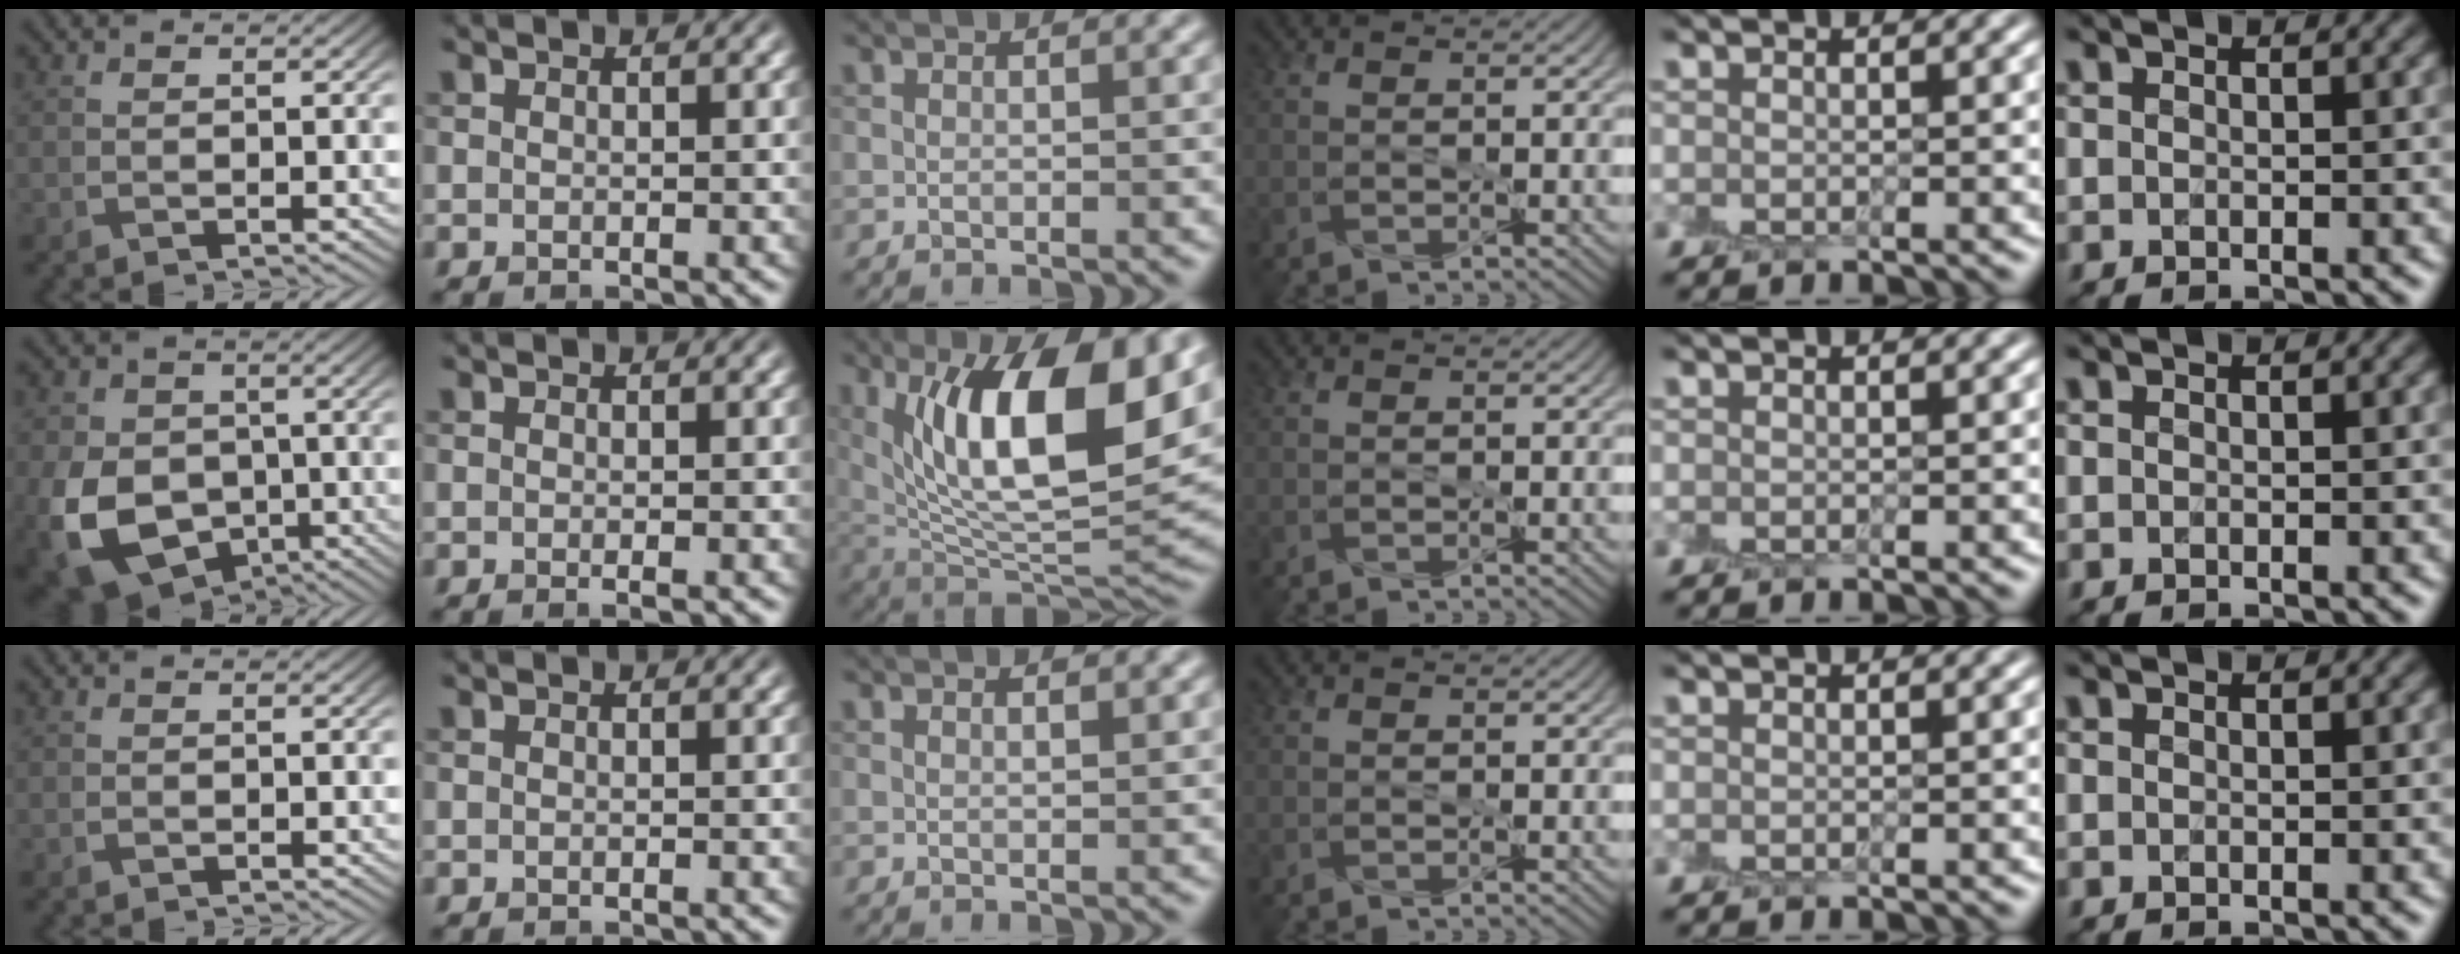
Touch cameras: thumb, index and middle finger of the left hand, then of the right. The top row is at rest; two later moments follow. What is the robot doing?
{"motion": "peel", "object": "sticky note"}